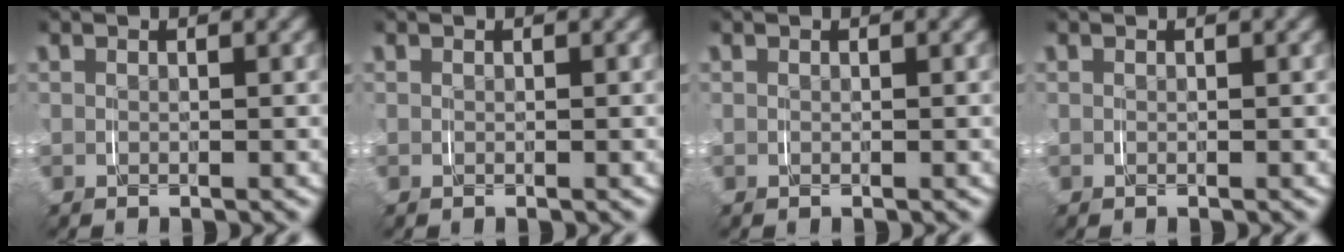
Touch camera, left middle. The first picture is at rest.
{"total": 0.0}
{"total": 0.0}
{"total": 0.0}